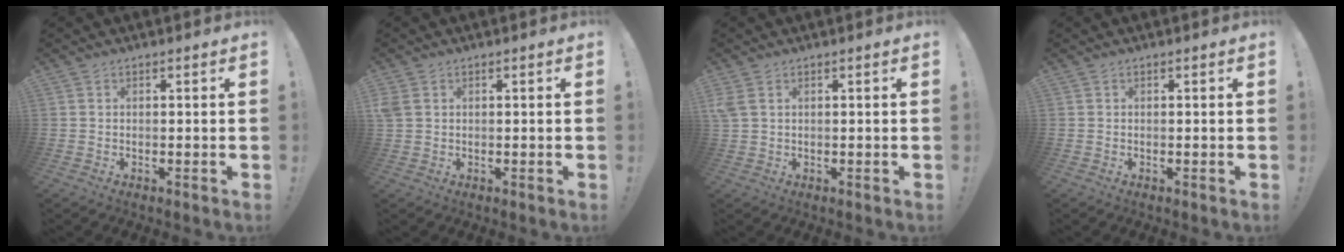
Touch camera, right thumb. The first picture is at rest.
{"total": 2.7, "force": [0.7, 1.8, 1.9], "torque": [-0.042, 0.002, 0.014]}
{"total": 2.6, "force": [1.0, 0.9, 2.1], "torque": [-0.041, -0.001, 0.022]}
{"total": 0.0}